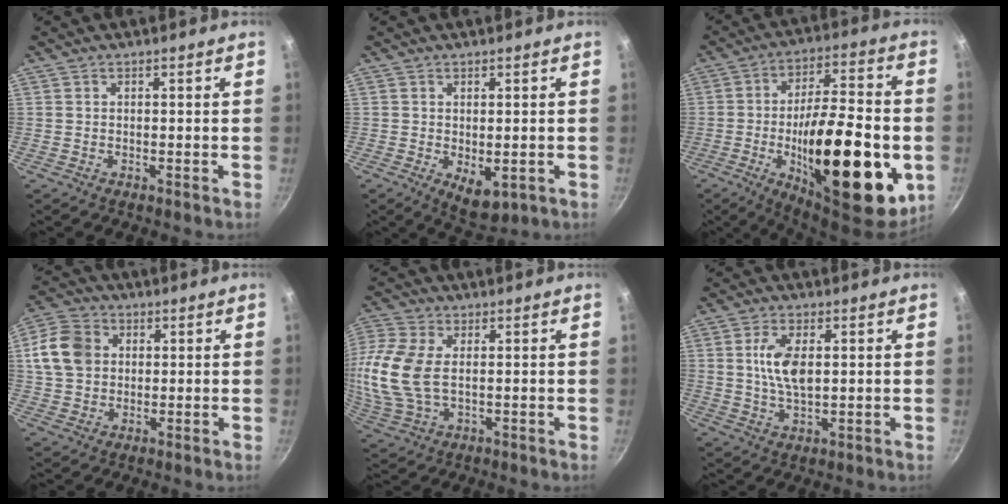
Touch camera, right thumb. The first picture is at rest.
{"total": 5.6, "force": [-1.1, 3.1, 4.6], "torque": [-0.056, -0.012, -0.004]}
{"total": 29.1, "force": [-7.0, 11.2, 25.9], "torque": [-0.360, 0.019, -0.100]}
{"total": 10.6, "force": [1.9, 8.6, 5.8], "torque": [-0.090, 0.008, 0.022]}
{"total": 14.5, "force": [1.0, 8.6, 11.5], "torque": [-0.259, 0.005, 0.018]}
{"total": 8.0, "force": [1.3, 4.0, 6.8], "torque": [-0.127, -0.004, 0.026]}